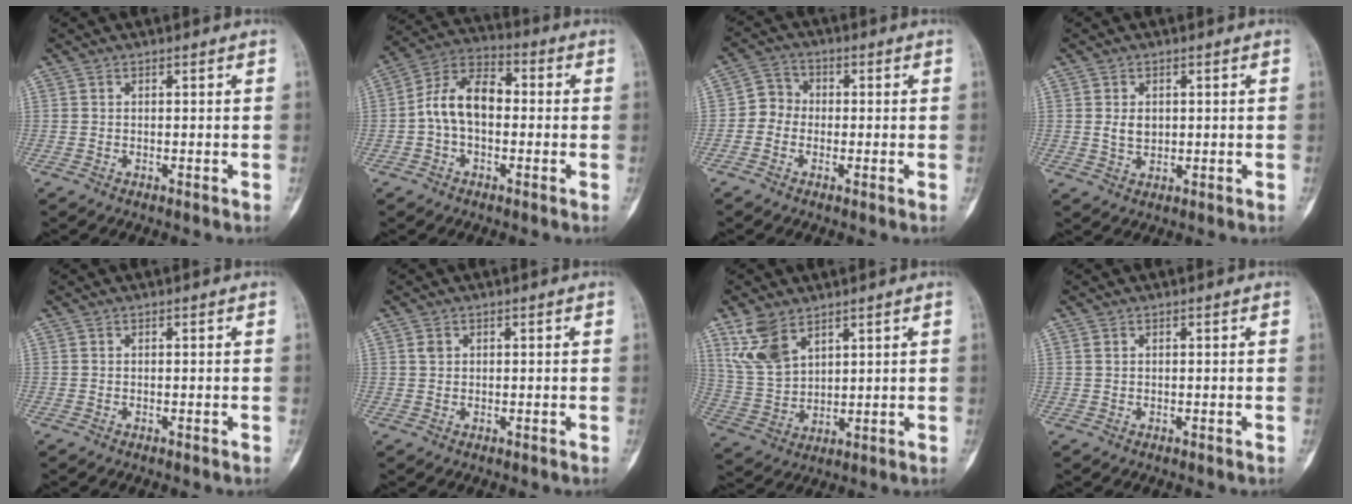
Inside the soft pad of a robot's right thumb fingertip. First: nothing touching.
{"total": 10.9, "force": [-0.6, 7.0, 8.3], "torque": [-0.136, 0.037, -0.023]}
{"total": 4.4, "force": [-0.9, 4.0, 1.7], "torque": [-0.006, 0.013, -0.032]}
{"total": 3.2, "force": [0.5, 2.4, 2.2], "torque": [-0.024, -0.004, 0.013]}
{"total": 0.0}
{"total": 1.4, "force": [0.5, 1.1, 0.7], "torque": [-0.007, 0.001, 0.010]}
{"total": 9.3, "force": [5.8, 5.1, 5.2], "torque": [-0.096, -0.020, 0.131]}
{"total": 0.8, "force": [0.4, 0.6, 0.4], "torque": [-0.008, 0.004, 0.010]}